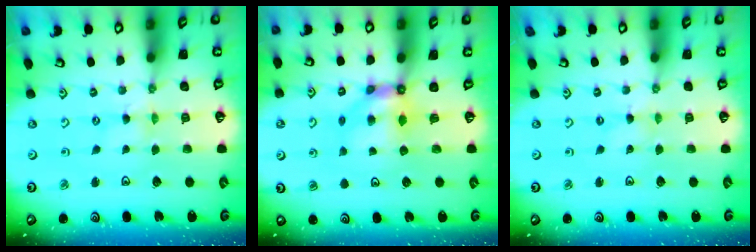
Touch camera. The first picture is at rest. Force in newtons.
{"total": 6.3, "press": 6.3, "slide": 0.3}
{"total": 0.0}